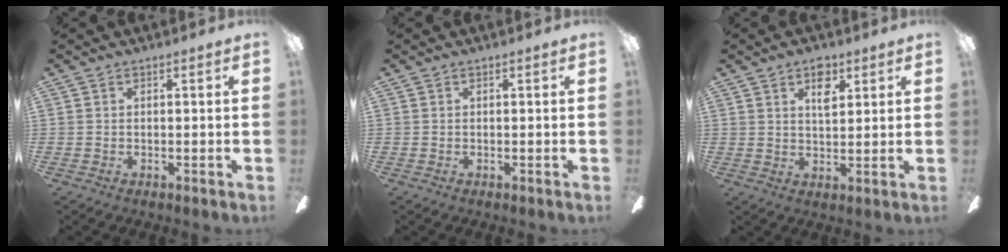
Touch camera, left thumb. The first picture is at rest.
{"total": 0.0}
{"total": 6.0, "force": [3.6, 2.7, 3.9], "torque": [-0.052, -0.008, 0.060]}